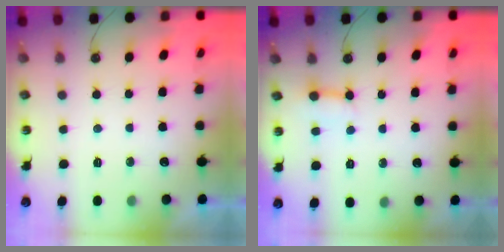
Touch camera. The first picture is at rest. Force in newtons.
{"total": 3.9, "press": 3.9, "slide": 0.5}